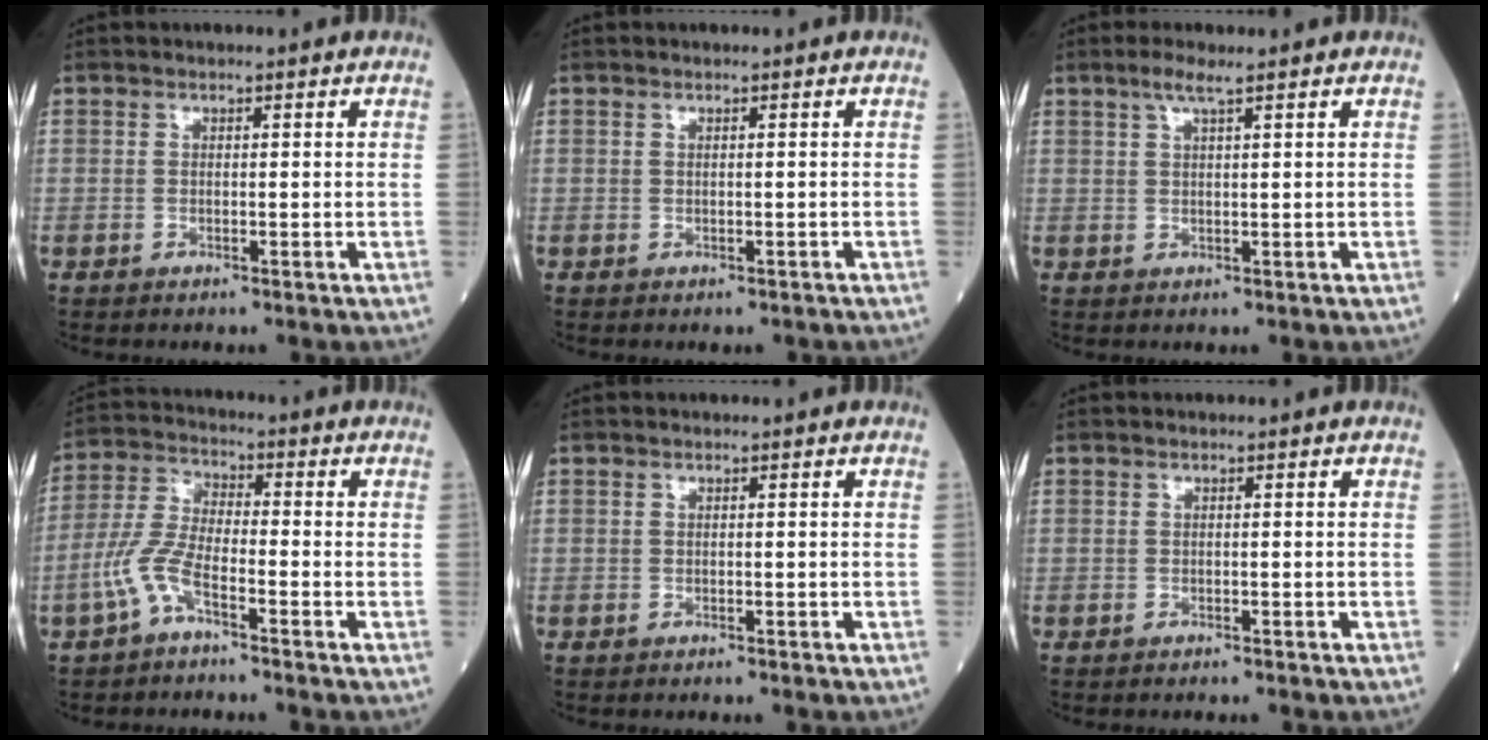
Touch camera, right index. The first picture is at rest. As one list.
[{"total": 0.0}, {"total": 2.5, "force": [1.7, -0.1, 1.9], "torque": [-0.045, 0.003, 0.035]}, {"total": 6.4, "force": [-3.5, 1.8, 5.0], "torque": [-0.121, 0.005, -0.077]}, {"total": 0.0}, {"total": 0.8, "force": [-0.7, 0.1, 0.3], "torque": [-0.008, -0.001, -0.008]}]